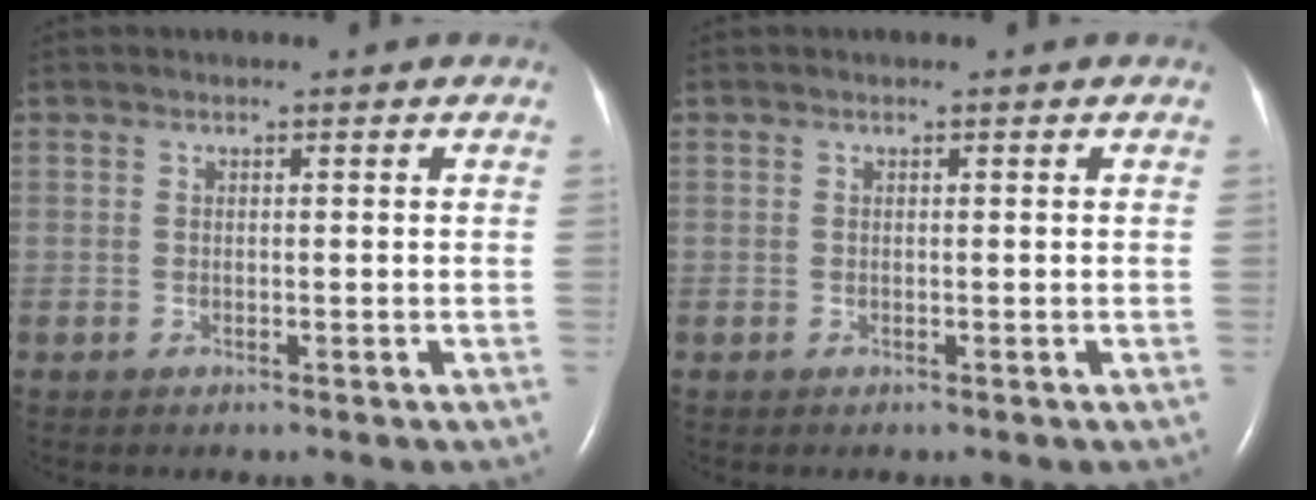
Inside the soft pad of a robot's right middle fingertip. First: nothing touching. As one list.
[{"total": 0.0}]